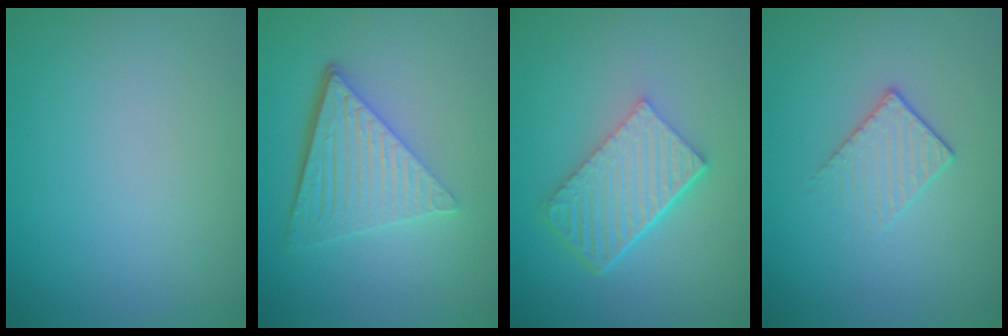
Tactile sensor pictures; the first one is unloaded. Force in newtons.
{"total": 6.3, "press": 4.2, "slide": 4.6}
{"total": 6.2, "press": 4.2, "slide": 4.5}
{"total": 1.6, "press": 1.1, "slide": 1.1}